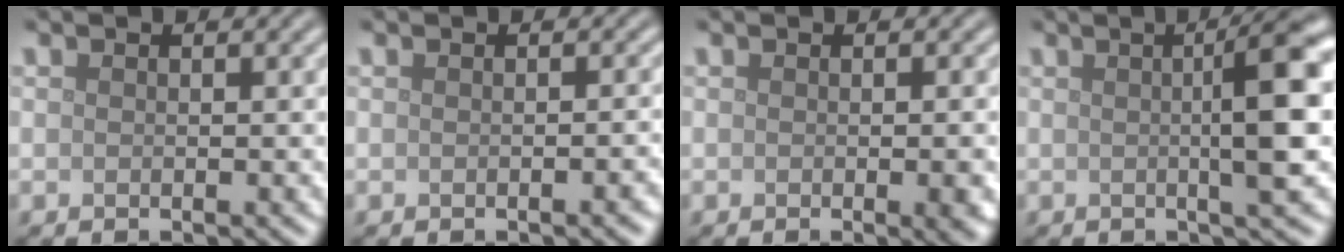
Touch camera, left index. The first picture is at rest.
{"total": 0.8, "force": [-0.5, 0.1, 0.6], "torque": [-0.007, 0.000, -0.004]}
{"total": 2.5, "force": [-0.4, 0.6, 2.4], "torque": [-0.024, -0.002, -0.005]}
{"total": 7.0, "force": [0.7, 1.2, 6.9], "torque": [-0.086, 0.010, 0.010]}